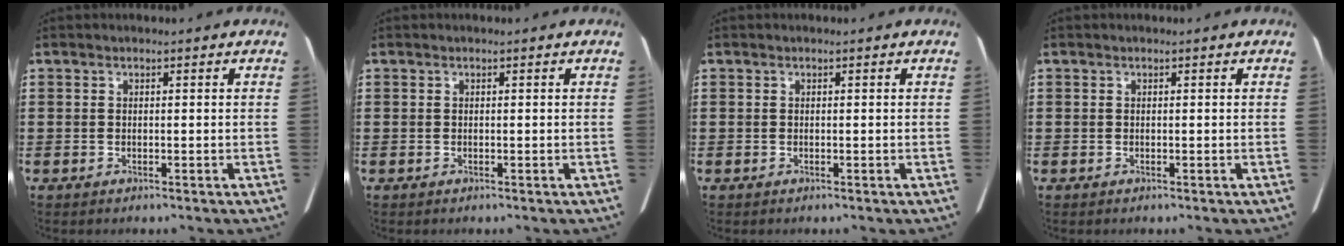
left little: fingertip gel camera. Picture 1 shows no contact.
{"total": 0.0}
{"total": 0.0}
{"total": 0.0}